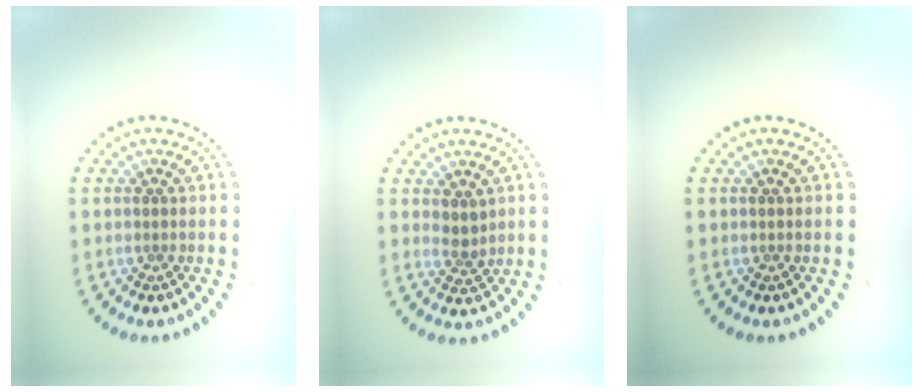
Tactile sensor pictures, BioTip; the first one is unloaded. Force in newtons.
{"total": 1.6, "press": 1.4, "slide": 0.9}
{"total": 0.0}